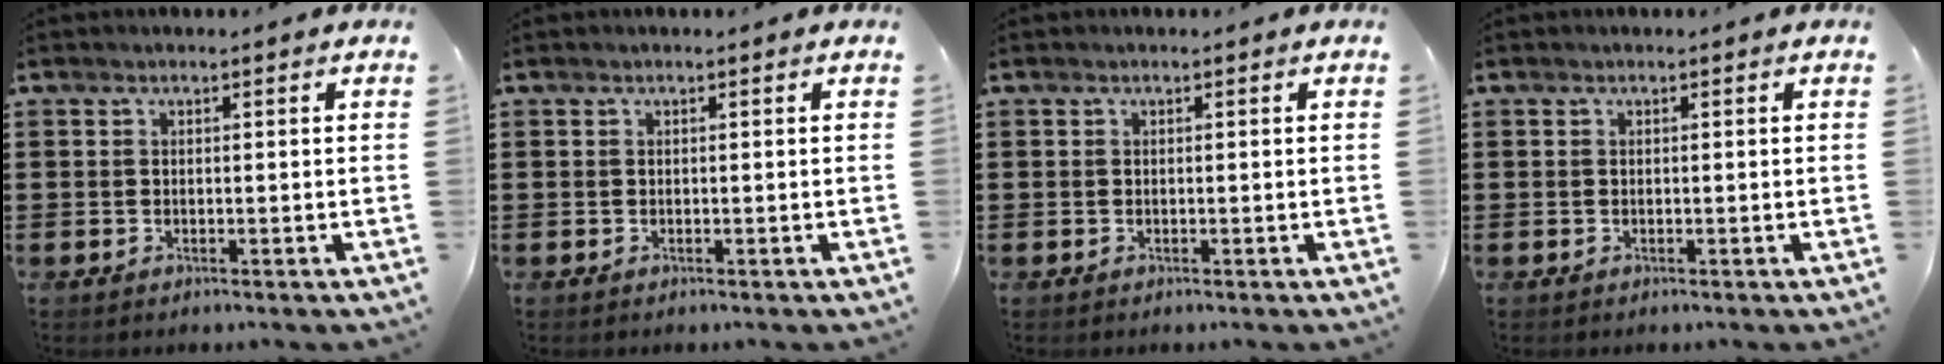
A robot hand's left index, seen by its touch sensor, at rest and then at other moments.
{"total": 0.0}
{"total": 0.0}
{"total": 0.0}